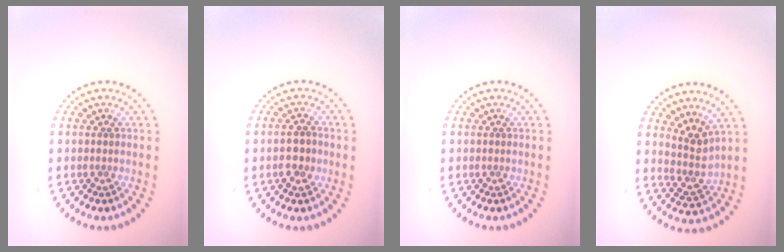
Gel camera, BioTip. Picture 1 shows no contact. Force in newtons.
{"total": 2.4, "press": 2.3, "slide": 0.5}
{"total": 0.0}
{"total": 2.7, "press": 2.0, "slide": 1.8}